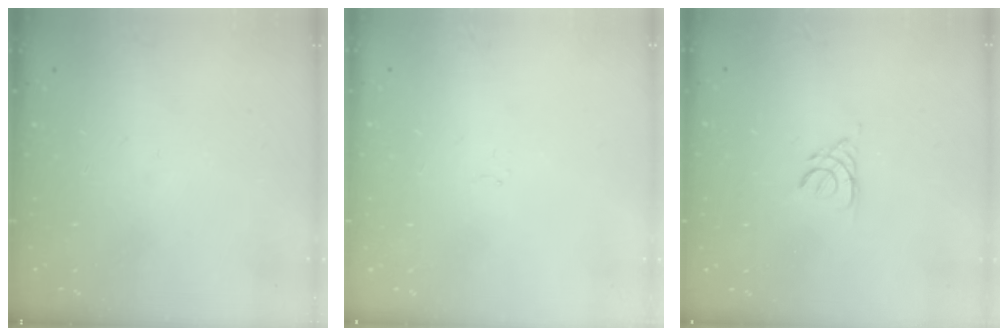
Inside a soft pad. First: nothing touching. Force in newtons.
{"total": 0.0}
{"total": 3.6, "press": 3.5, "slide": 0.7}